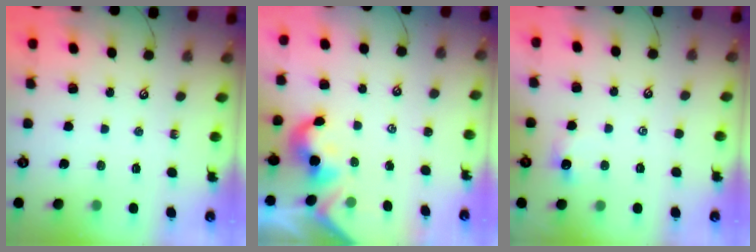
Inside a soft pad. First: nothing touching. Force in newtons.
{"total": 1.9, "press": 1.9, "slide": 0.5}
{"total": 1.3, "press": 1.1, "slide": 0.6}